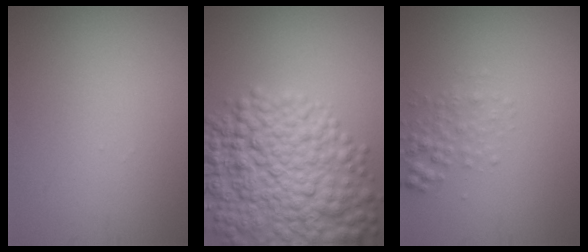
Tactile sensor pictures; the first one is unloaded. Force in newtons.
{"total": 9.9, "press": 9.9, "slide": 0.3}
{"total": 1.7, "press": 1.7, "slide": 0.1}